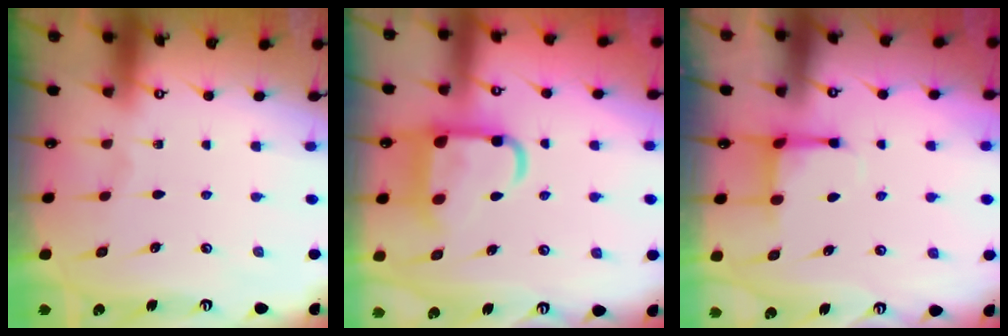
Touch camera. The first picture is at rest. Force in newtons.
{"total": 11.8, "press": 11.7, "slide": 1.6}
{"total": 4.0, "press": 3.8, "slide": 1.0}